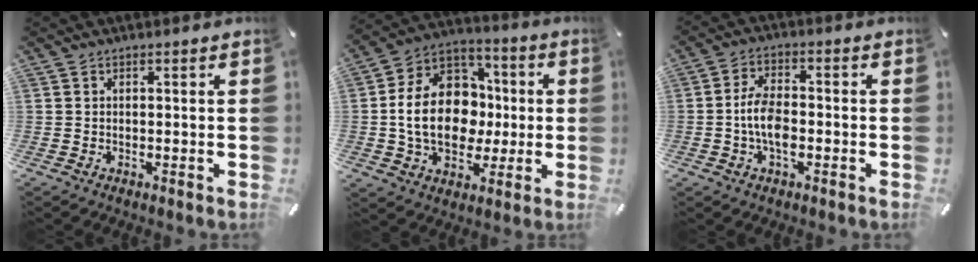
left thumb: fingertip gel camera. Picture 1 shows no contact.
{"total": 18.7, "force": [-1.4, 14.5, 11.7], "torque": [-0.233, 0.018, -0.024]}
{"total": 7.5, "force": [-1.7, 4.0, 6.1], "torque": [-0.121, 0.011, -0.031]}